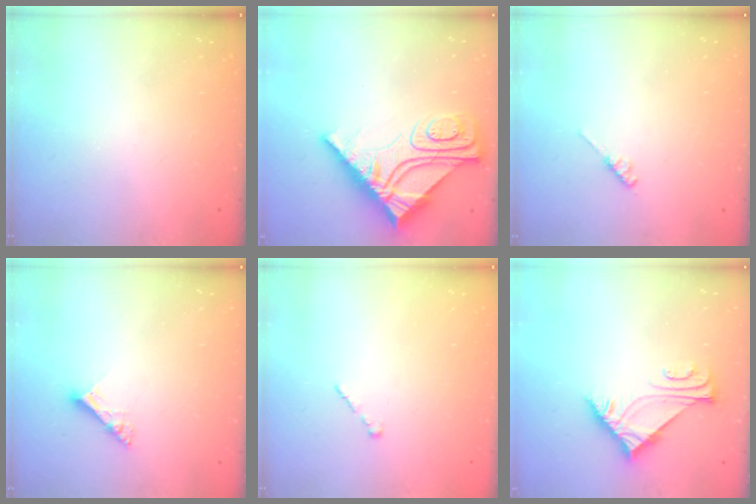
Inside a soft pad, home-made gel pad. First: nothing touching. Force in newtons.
{"total": 15.8, "press": 15.7, "slide": 1.6}
{"total": 2.6, "press": 2.5, "slide": 0.4}
{"total": 5.5, "press": 5.5, "slide": 0.1}
{"total": 1.0, "press": 0.8, "slide": 0.5}
{"total": 5.7, "press": 5.6, "slide": 0.7}